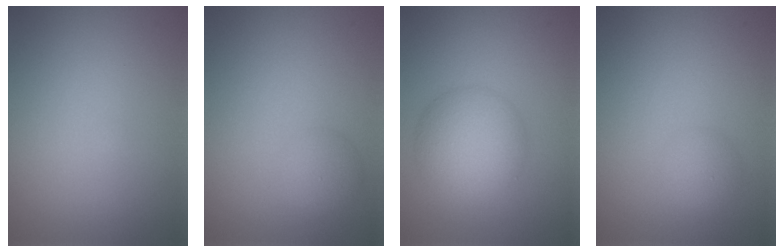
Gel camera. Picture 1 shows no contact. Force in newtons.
{"total": 1.7, "press": 1.7, "slide": 0.0}
{"total": 5.7, "press": 5.7, "slide": 0.1}
{"total": 1.6, "press": 1.6, "slide": 0.1}